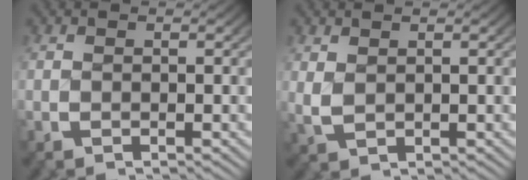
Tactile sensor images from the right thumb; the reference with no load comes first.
{"total": 1.7, "force": [0.9, 1.0, 0.9], "torque": [-0.027, -0.006, 0.029]}